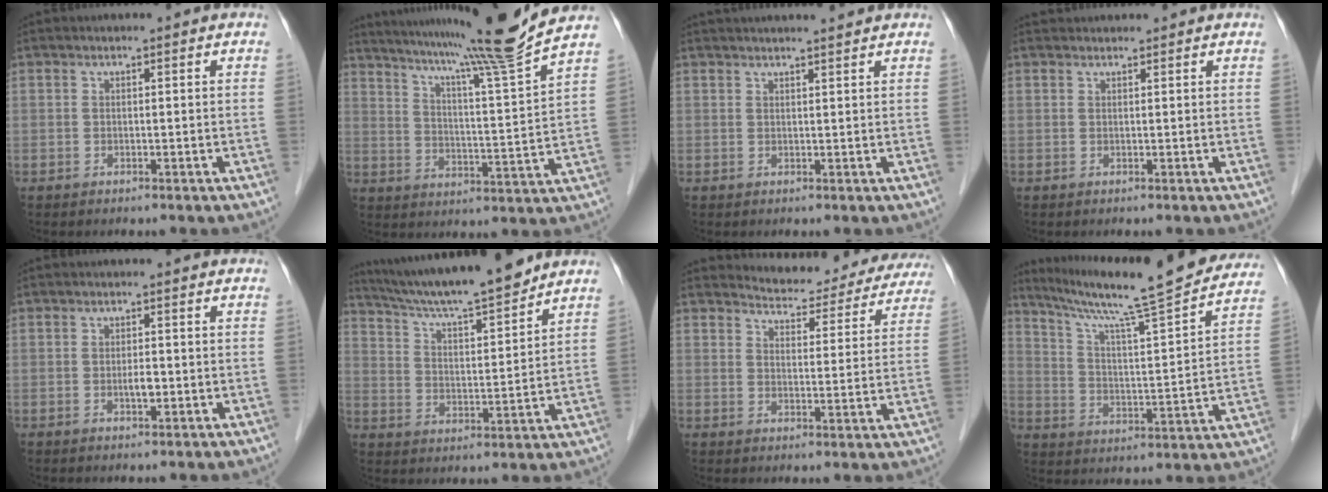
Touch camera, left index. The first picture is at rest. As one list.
[{"total": 17.5, "force": [15.0, -3.2, 8.3], "torque": [-0.142, -0.042, 0.215]}, {"total": 7.7, "force": [7.1, 0.1, 2.8], "torque": [-0.038, 0.025, 0.088]}, {"total": 3.1, "force": [3.0, 0.5, 0.5], "torque": [-0.004, 0.033, 0.046]}, {"total": 1.6, "force": [-0.3, 0.5, 1.5], "torque": [-0.029, -0.001, -0.004]}, {"total": 15.8, "force": [14.2, 0.4, 6.9], "torque": [-0.120, 0.006, 0.233]}, {"total": 14.0, "force": [13.4, 3.8, 2.1], "torque": [-0.008, -0.017, 0.147]}, {"total": 21.7, "force": [19.0, 0.4, 10.5], "torque": [-0.170, -0.013, 0.277]}]